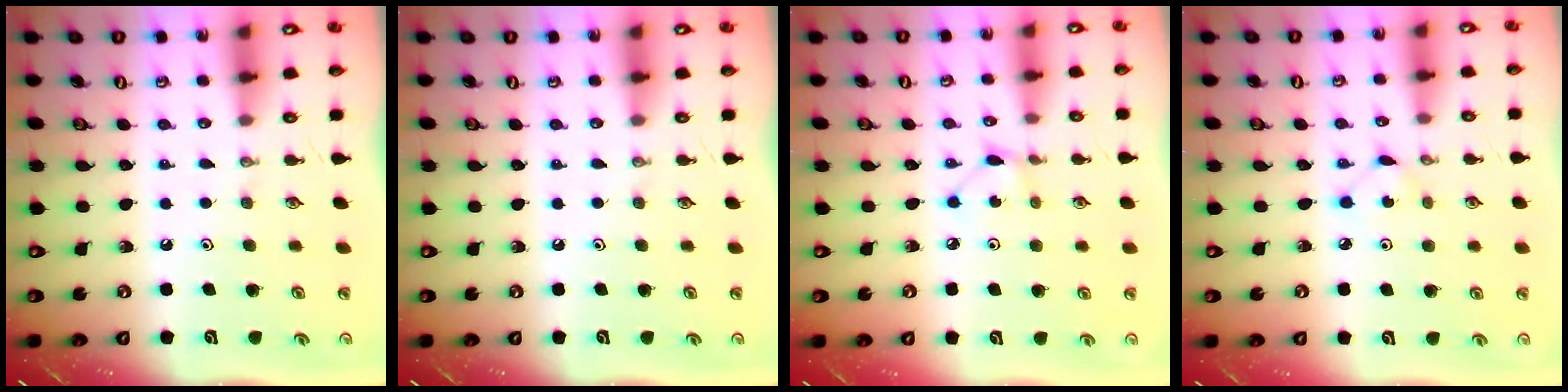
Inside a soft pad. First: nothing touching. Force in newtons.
{"total": 0.0}
{"total": 1.9, "press": 1.9, "slide": 0.1}
{"total": 2.5, "press": 2.4, "slide": 0.3}